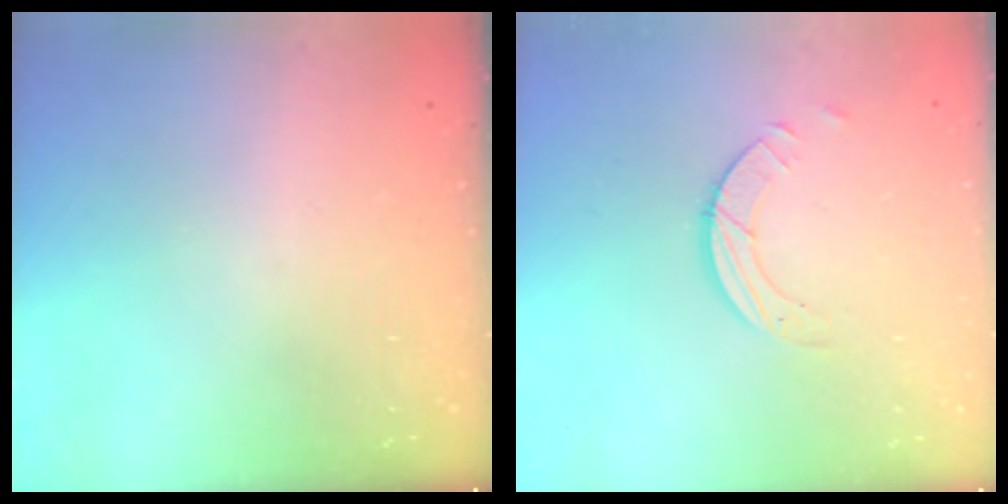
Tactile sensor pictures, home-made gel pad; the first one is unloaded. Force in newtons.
{"total": 3.9, "press": 3.9, "slide": 0.4}